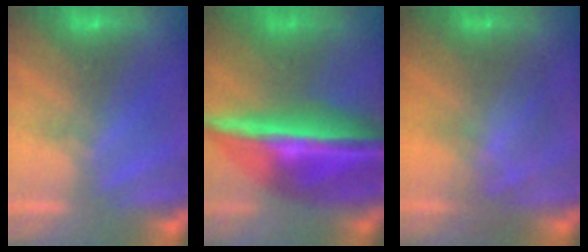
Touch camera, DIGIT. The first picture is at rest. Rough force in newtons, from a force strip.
{"total": 5.9}
{"total": 2.8}